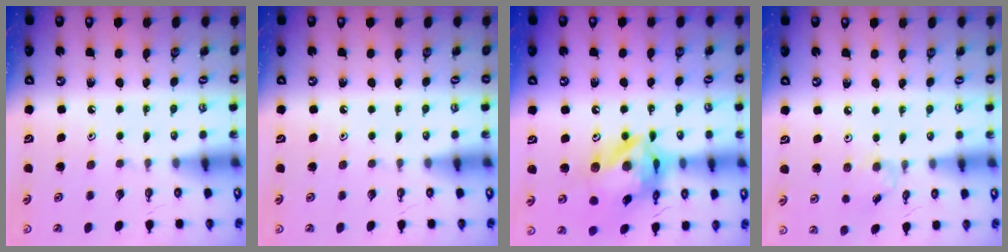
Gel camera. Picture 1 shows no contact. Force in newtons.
{"total": 0.0}
{"total": 18.0, "press": 17.9, "slide": 2.0}
{"total": 1.9, "press": 1.9, "slide": 0.4}